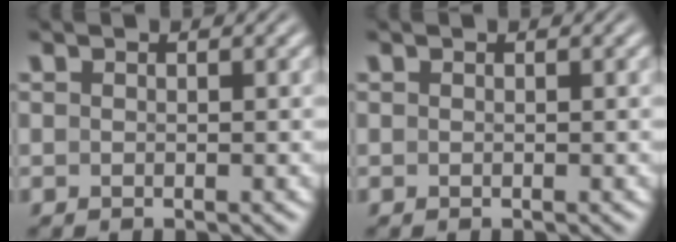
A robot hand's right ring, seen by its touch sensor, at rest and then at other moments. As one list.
[{"total": 0.0}]